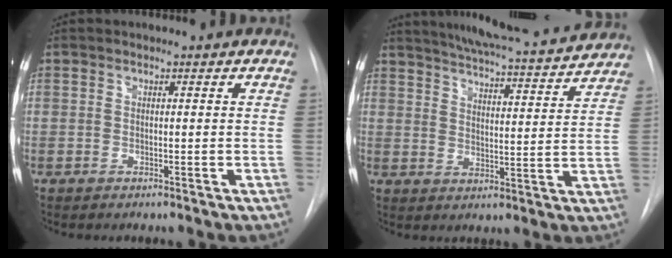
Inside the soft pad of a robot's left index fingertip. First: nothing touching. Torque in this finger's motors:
{"motor_torque": [1.01, -1.12, 0.32, 0.07]}